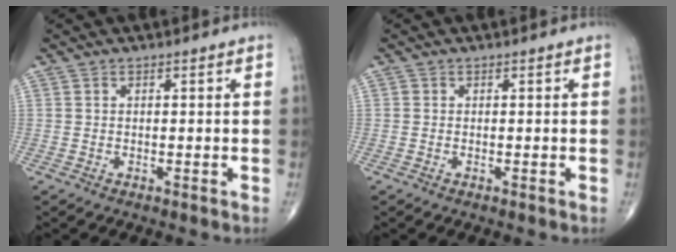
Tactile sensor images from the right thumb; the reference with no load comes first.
{"total": 0.0}